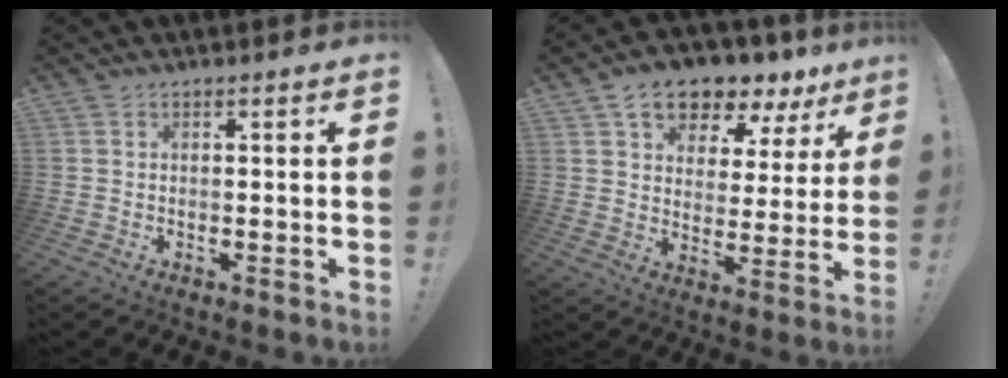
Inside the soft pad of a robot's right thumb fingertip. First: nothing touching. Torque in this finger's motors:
{"motor_torque": [0.84, 2.90, 0.03, 0.24, 0.32]}